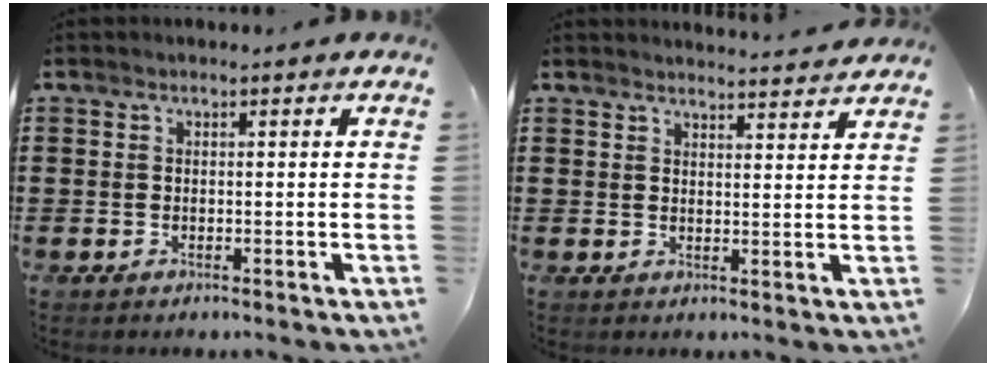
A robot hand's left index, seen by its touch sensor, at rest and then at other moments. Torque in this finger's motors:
{"motor_torque": [-0.13, -0.94, -0.04, -0.03]}